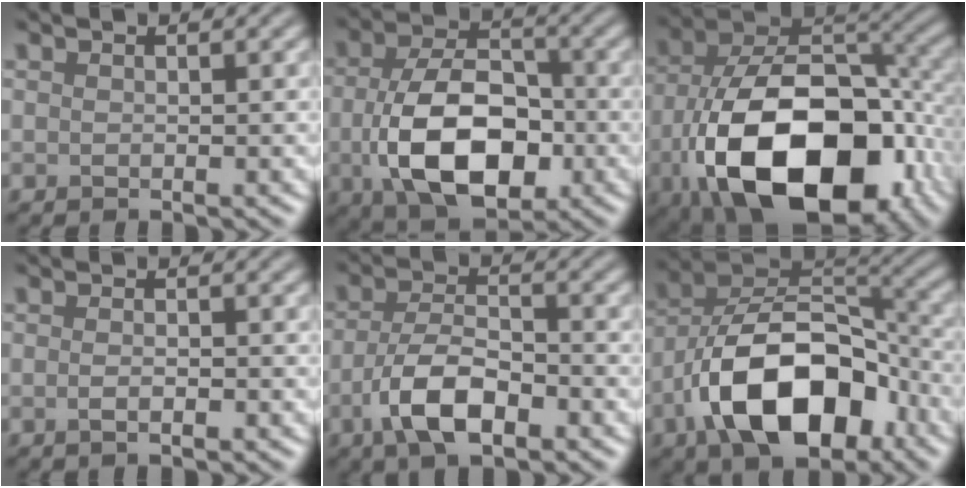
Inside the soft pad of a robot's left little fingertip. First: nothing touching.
{"total": 10.3, "force": [-2.1, 6.1, 8.0], "torque": [-0.160, -0.015, -0.029]}
{"total": 17.1, "force": [-6.6, 9.8, 12.4], "torque": [-0.212, -0.035, -0.101]}
{"total": 1.1, "force": [-0.4, 0.3, 1.0], "torque": [-0.020, 0.001, -0.009]}
{"total": 5.8, "force": [-2.7, 2.4, 4.6], "torque": [-0.091, -0.003, -0.058]}
{"total": 12.5, "force": [-5.9, 6.6, 8.9], "torque": [-0.152, 0.005, -0.112]}